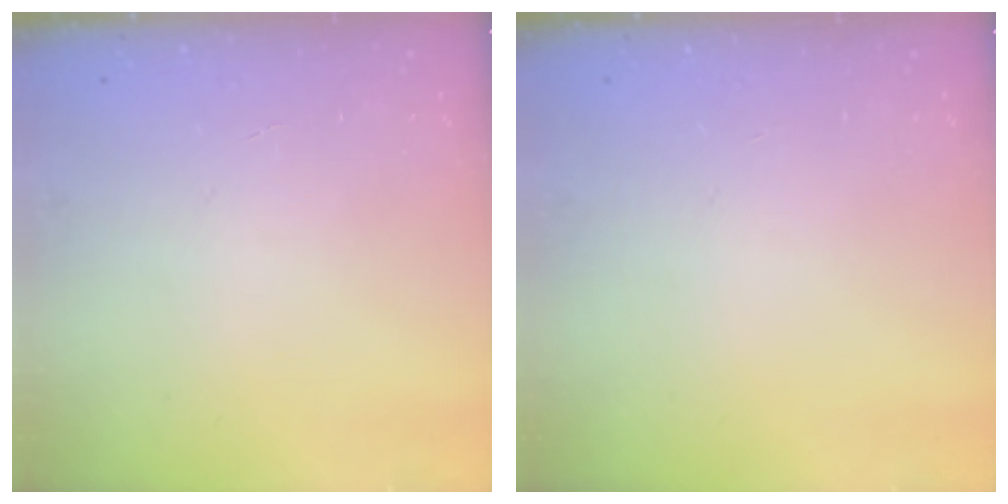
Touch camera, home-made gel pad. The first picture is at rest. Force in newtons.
{"total": 0.0}